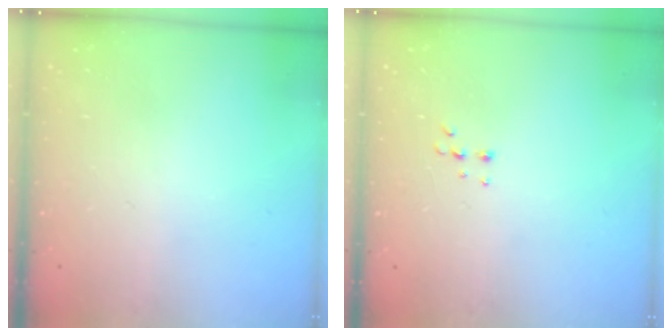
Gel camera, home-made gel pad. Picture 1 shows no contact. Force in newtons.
{"total": 4.0, "press": 4.0, "slide": 0.8}